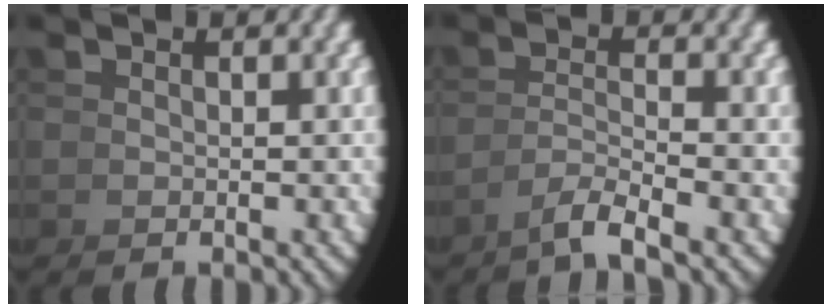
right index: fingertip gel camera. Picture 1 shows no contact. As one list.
[{"total": 2.5, "force": [-1.8, -0.5, 1.7], "torque": [-0.023, 0.002, -0.031]}]